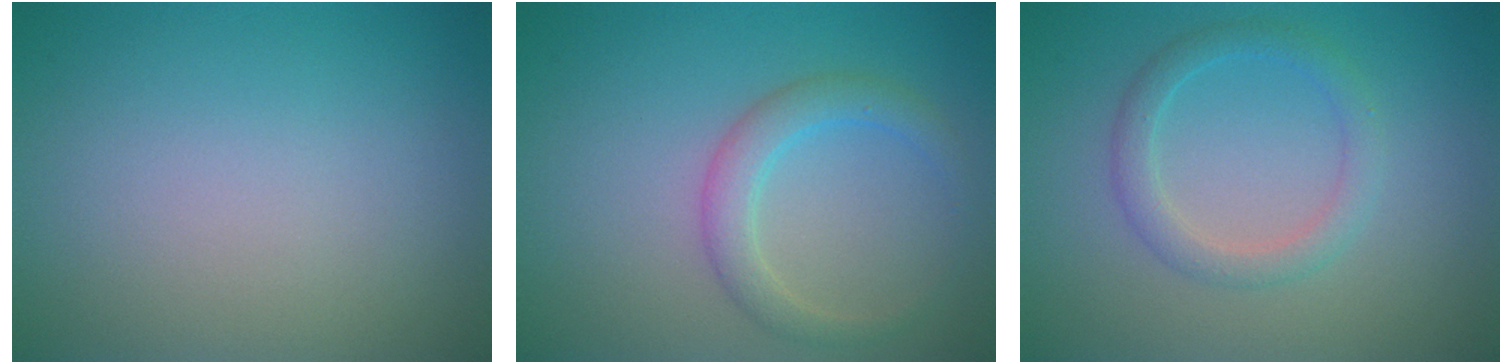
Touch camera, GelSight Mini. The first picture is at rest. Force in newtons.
{"total": 2.7, "press": 2.7, "slide": 0.2}
{"total": 2.4, "press": 2.3, "slide": 0.1}